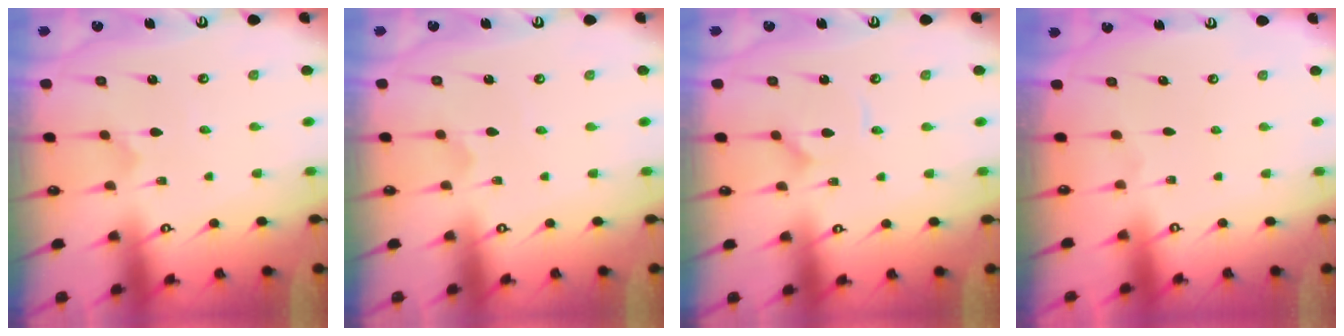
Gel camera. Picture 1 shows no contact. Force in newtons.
{"total": 1.7, "press": 1.6, "slide": 0.2}
{"total": 1.5, "press": 1.5, "slide": 0.0}
{"total": 0.0}